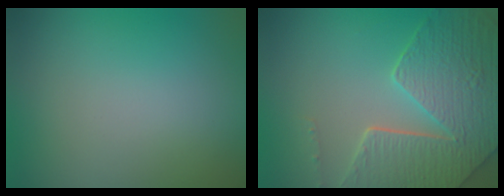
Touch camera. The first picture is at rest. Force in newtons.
{"total": 8.7, "press": 6.2, "slide": 6.1}